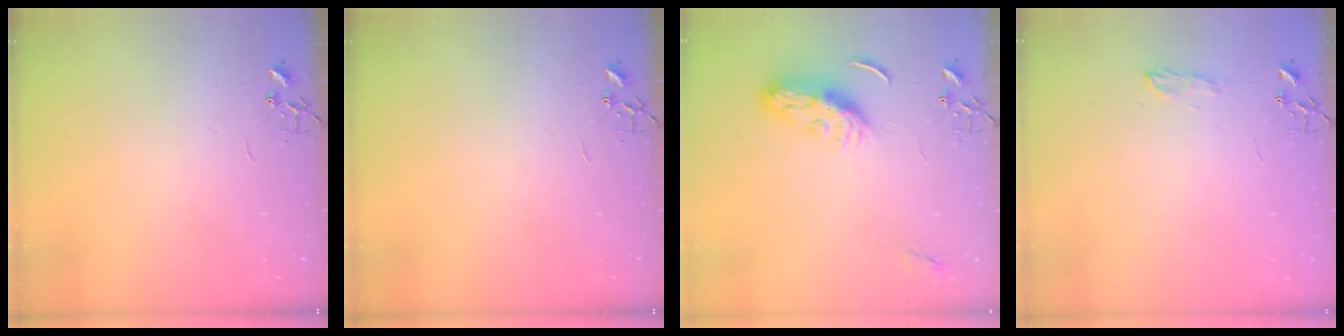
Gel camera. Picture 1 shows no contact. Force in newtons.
{"total": 0.0}
{"total": 8.8, "press": 8.8, "slide": 0.5}
{"total": 7.9, "press": 7.8, "slide": 0.9}